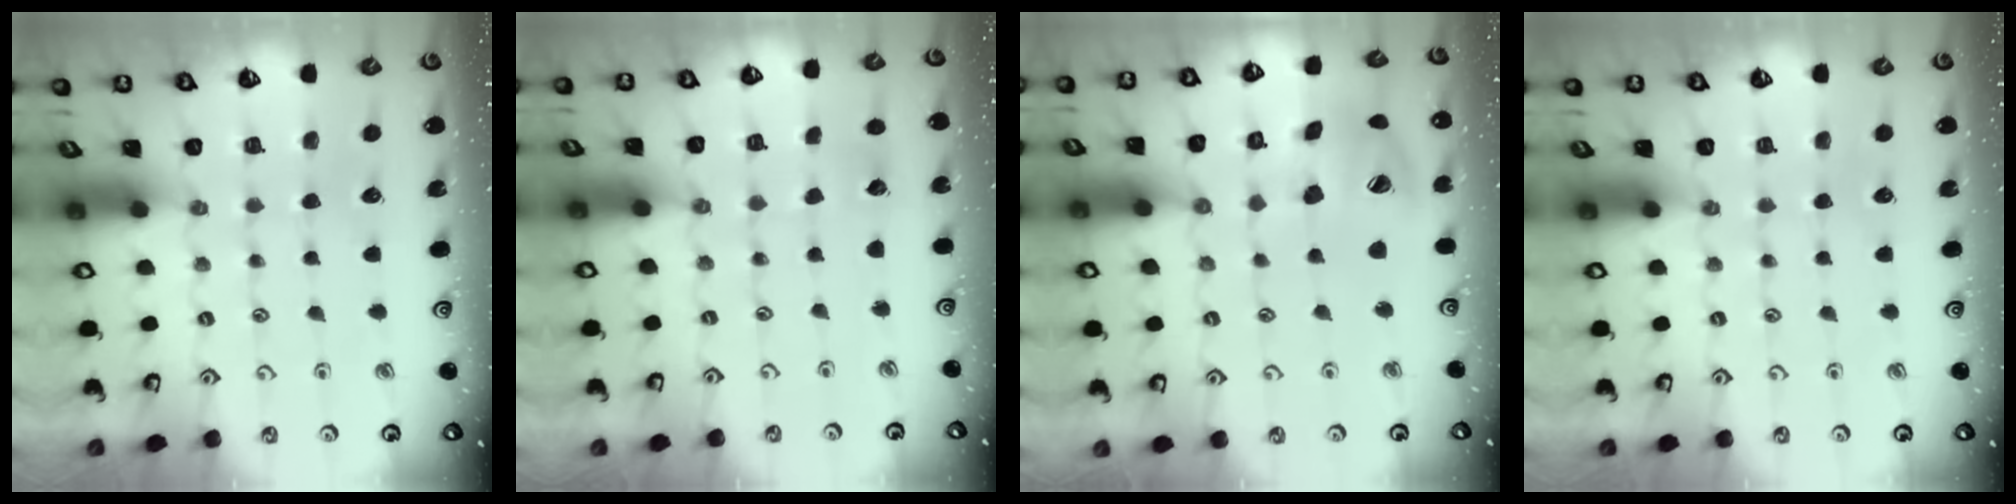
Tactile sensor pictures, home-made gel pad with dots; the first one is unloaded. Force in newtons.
{"total": 2.8, "press": 2.8, "slide": 0.2}
{"total": 16.6, "press": 16.4, "slide": 2.5}
{"total": 0.0}